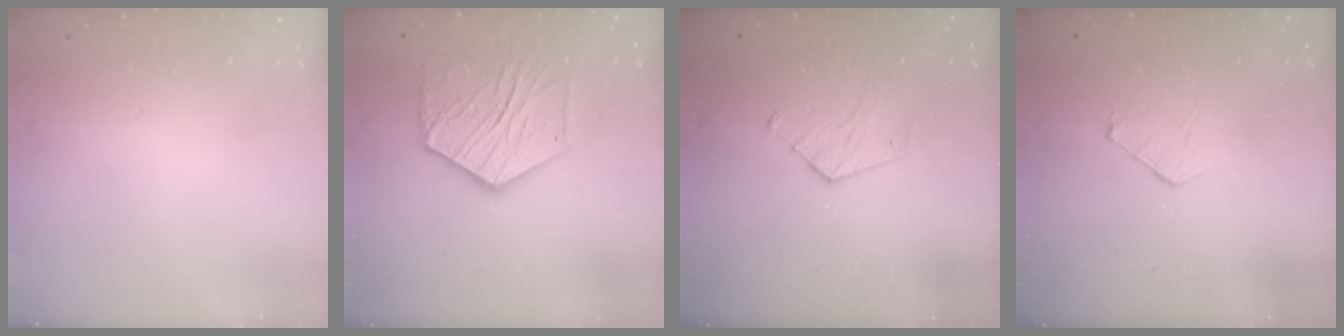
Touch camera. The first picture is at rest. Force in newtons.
{"total": 16.6, "press": 16.6, "slide": 1.1}
{"total": 7.2, "press": 7.2, "slide": 0.5}
{"total": 5.5, "press": 5.5, "slide": 0.5}